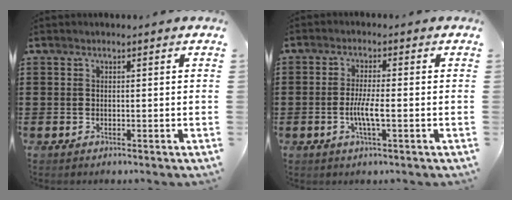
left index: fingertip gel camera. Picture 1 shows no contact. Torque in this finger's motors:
{"motor_torque": [0.19, 0.13, 0.26, 0.08]}